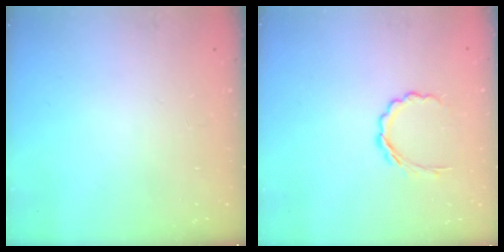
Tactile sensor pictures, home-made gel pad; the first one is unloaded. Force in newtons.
{"total": 5.0, "press": 4.8, "slide": 1.6}